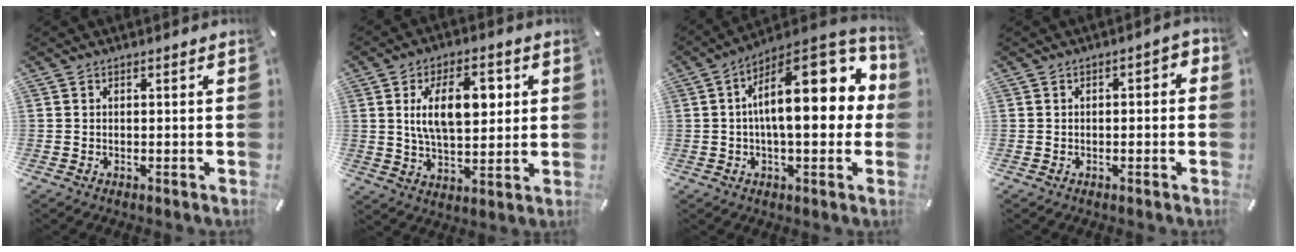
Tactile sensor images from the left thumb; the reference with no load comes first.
{"total": 13.5, "force": [3.4, 7.2, 10.9], "torque": [-0.187, -0.003, 0.054]}
{"total": 21.4, "force": [3.6, 9.3, 19.0], "torque": [-0.271, -0.027, 0.055]}
{"total": 2.4, "force": [-1.1, 1.1, 1.8], "torque": [-0.030, 0.011, -0.021]}